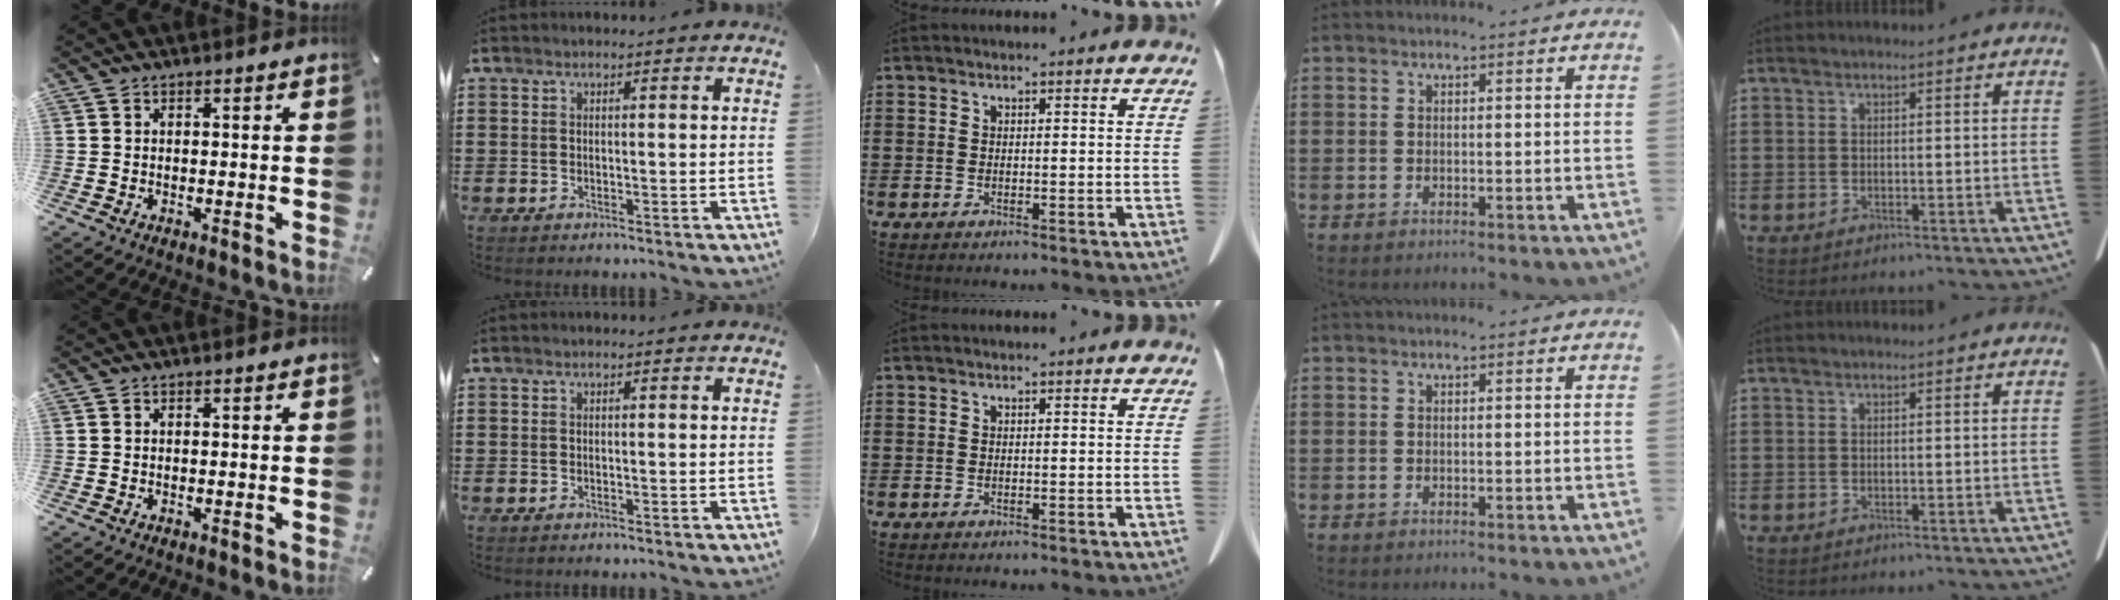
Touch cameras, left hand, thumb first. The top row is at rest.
{}